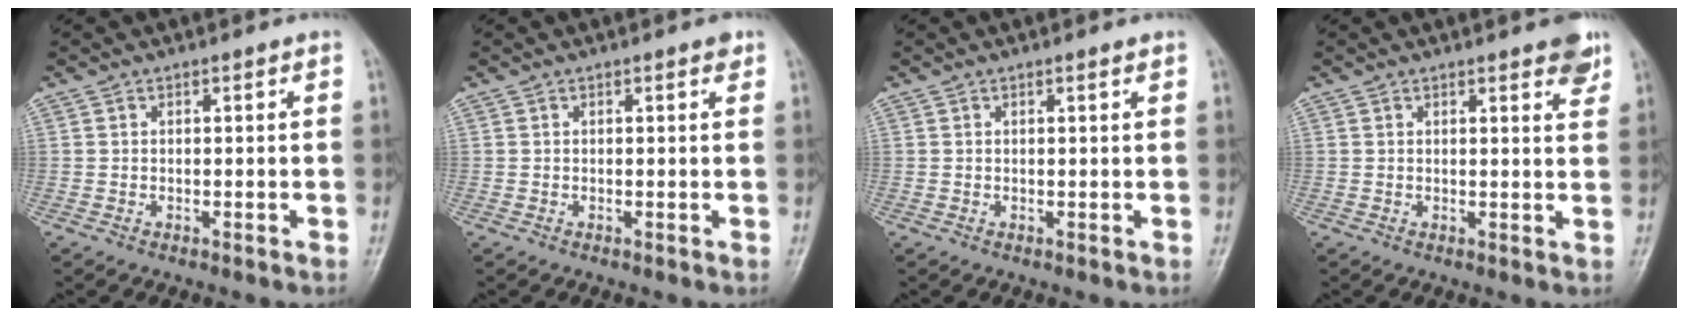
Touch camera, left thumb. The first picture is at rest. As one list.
[{"total": 1.1, "force": [0.7, 0.5, 0.7], "torque": [-0.005, -0.001, 0.006]}, {"total": 0.7, "force": [0.5, 0.1, 0.5], "torque": [-0.006, -0.002, 0.008]}, {"total": 4.9, "force": [3.3, 1.4, 3.4], "torque": [-0.024, -0.013, 0.036]}]